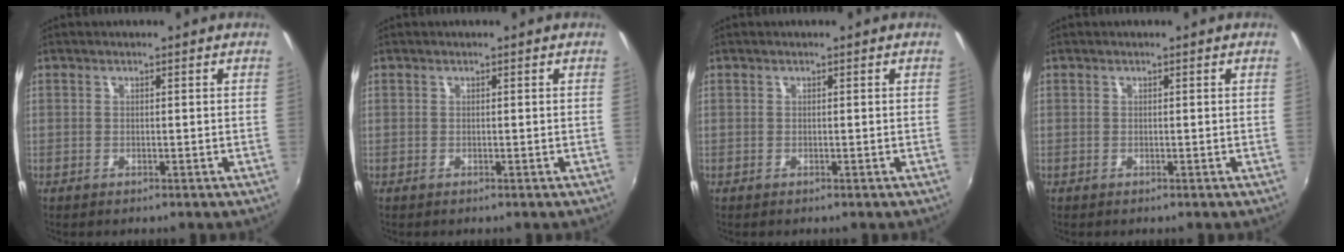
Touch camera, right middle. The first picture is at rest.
{"total": 0.0}
{"total": 0.0}
{"total": 0.0}